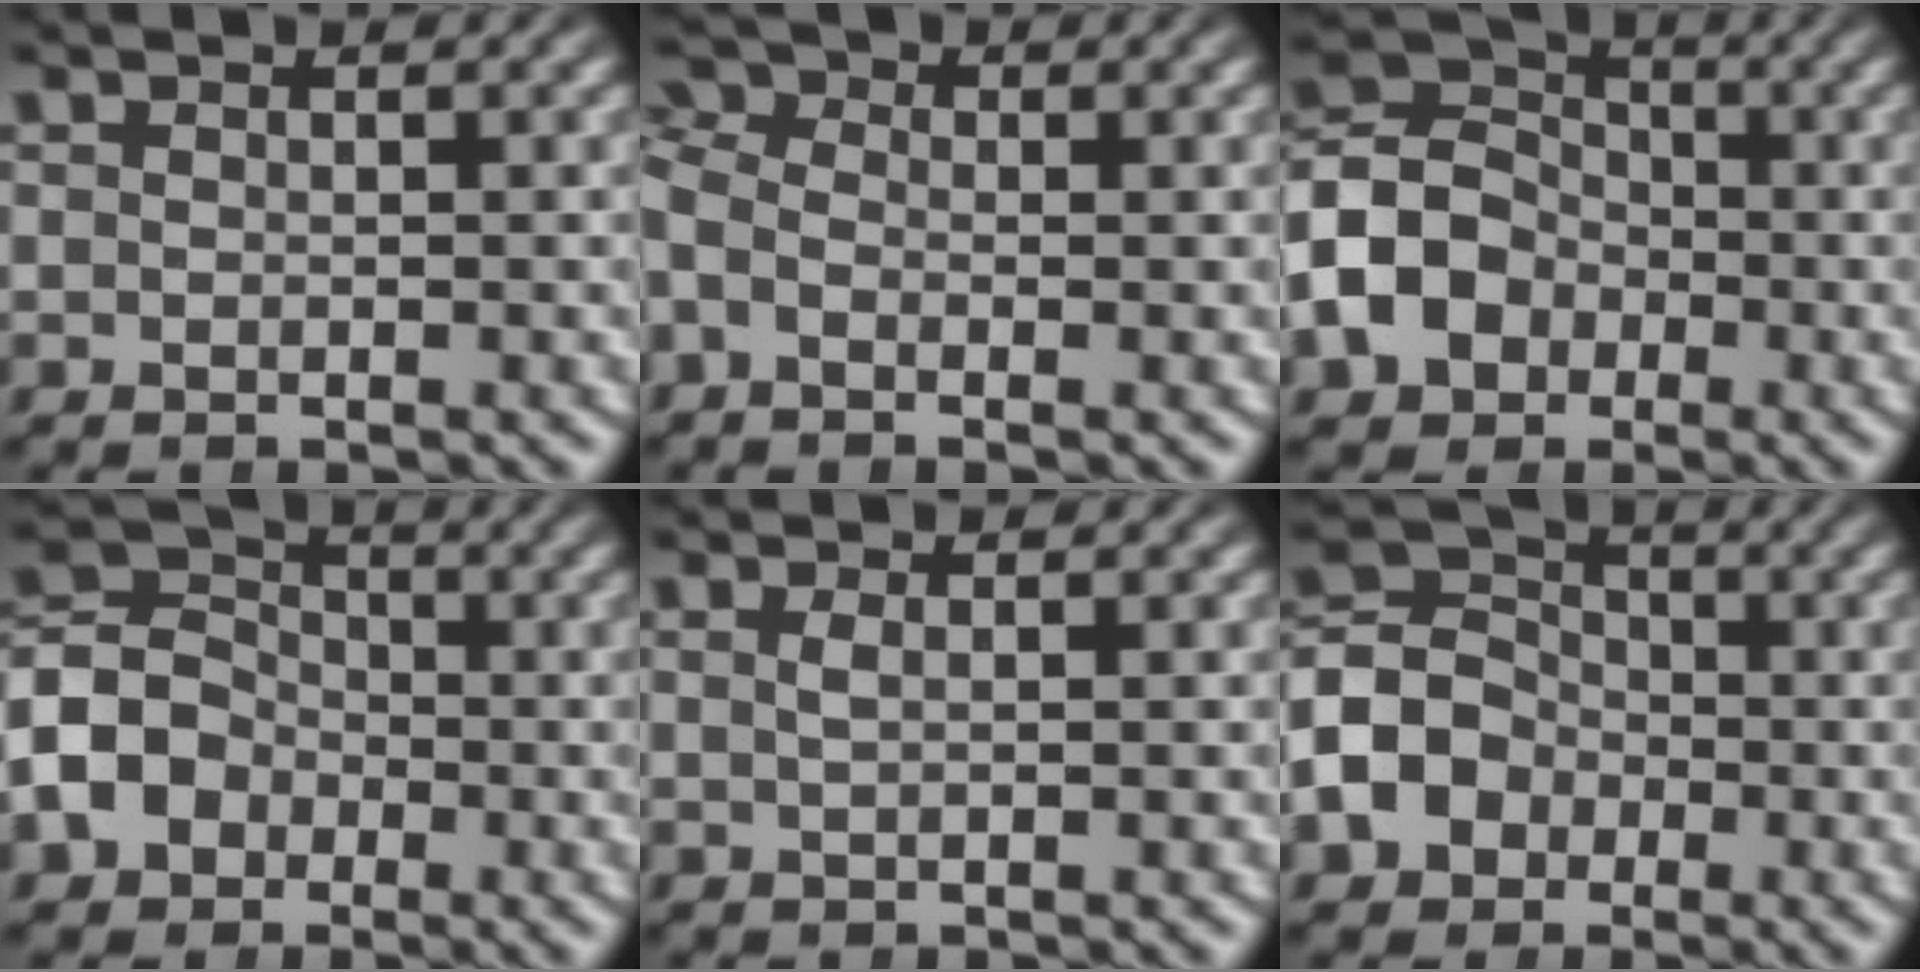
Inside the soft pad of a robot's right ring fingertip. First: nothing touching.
{"total": 4.9, "force": [0.4, 4.3, 2.3], "torque": [-0.055, 0.006, -0.012]}
{"total": 10.2, "force": [-0.9, 8.8, 5.1], "torque": [-0.124, -0.025, -0.011]}
{"total": 7.9, "force": [-1.4, 7.0, 3.4], "torque": [-0.092, -0.020, -0.020]}
{"total": 0.6, "force": [0.0, -0.2, 0.5], "torque": [-0.014, -0.005, 0.006]}
{"total": 8.4, "force": [-1.3, 7.4, 3.7], "torque": [-0.096, -0.024, -0.016]}